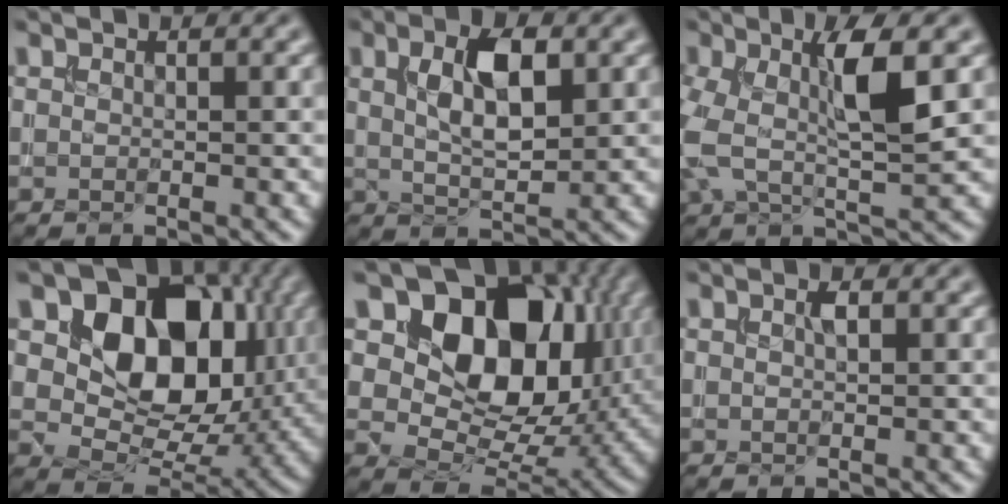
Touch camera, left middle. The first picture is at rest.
{"total": 5.3, "force": [1.5, 2.3, 4.5], "torque": [-0.089, 0.000, 0.027]}
{"total": 7.1, "force": [0.7, 2.7, 6.5], "torque": [-0.136, 0.005, 0.008]}
{"total": 12.0, "force": [3.7, 8.4, 7.7], "torque": [-0.118, -0.014, 0.060]}
{"total": 14.1, "force": [5.0, 9.4, 9.1], "torque": [-0.135, 0.000, 0.083]}
{"total": 1.0, "force": [0.3, 0.5, 0.8], "torque": [-0.016, -0.001, 0.004]}